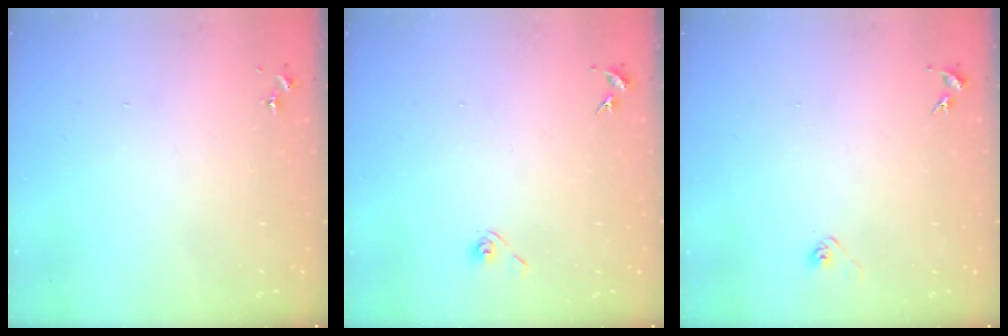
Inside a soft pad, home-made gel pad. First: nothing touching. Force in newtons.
{"total": 4.3, "press": 3.9, "slide": 1.9}
{"total": 4.0, "press": 4.0, "slide": 0.8}